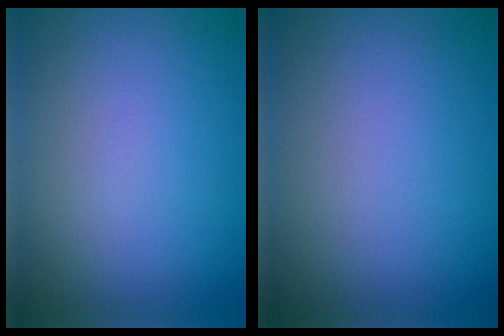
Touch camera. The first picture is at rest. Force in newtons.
{"total": 0.0}